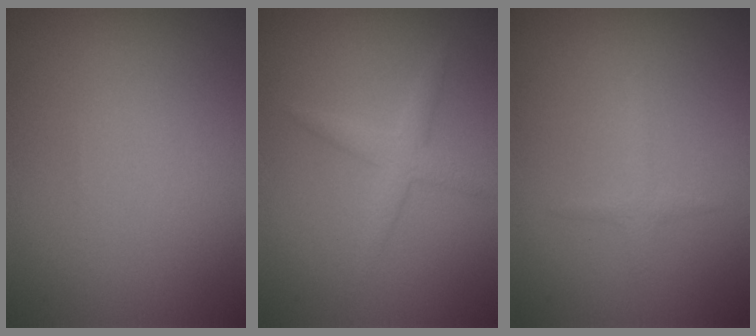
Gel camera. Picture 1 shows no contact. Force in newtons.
{"total": 2.2, "press": 2.2, "slide": 0.0}
{"total": 1.0, "press": 1.0, "slide": 0.1}